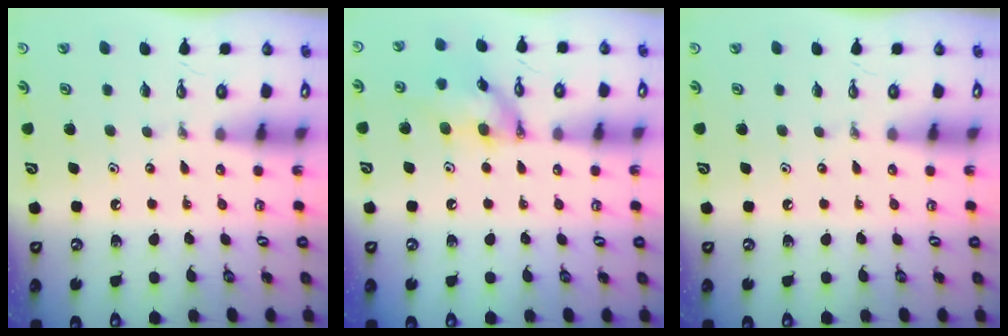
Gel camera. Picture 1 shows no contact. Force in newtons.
{"total": 12.9, "press": 12.8, "slide": 1.5}
{"total": 0.0}